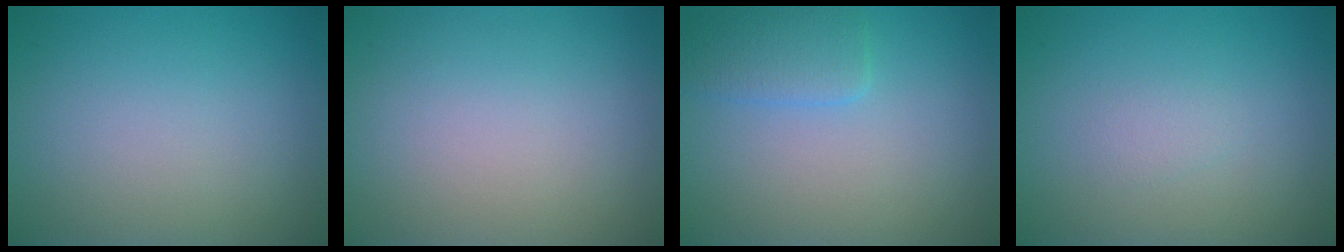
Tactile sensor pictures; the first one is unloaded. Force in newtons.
{"total": 0.0}
{"total": 2.4, "press": 2.4, "slide": 0.1}
{"total": 0.8, "press": 0.8, "slide": 0.0}